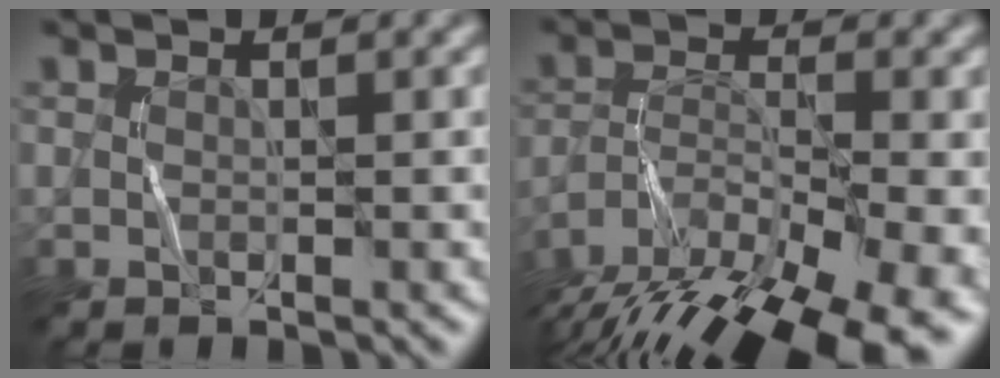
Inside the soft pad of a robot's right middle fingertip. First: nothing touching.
{"total": 16.0, "force": [-12.6, 5.2, 8.3], "torque": [-0.164, -0.043, -0.172]}